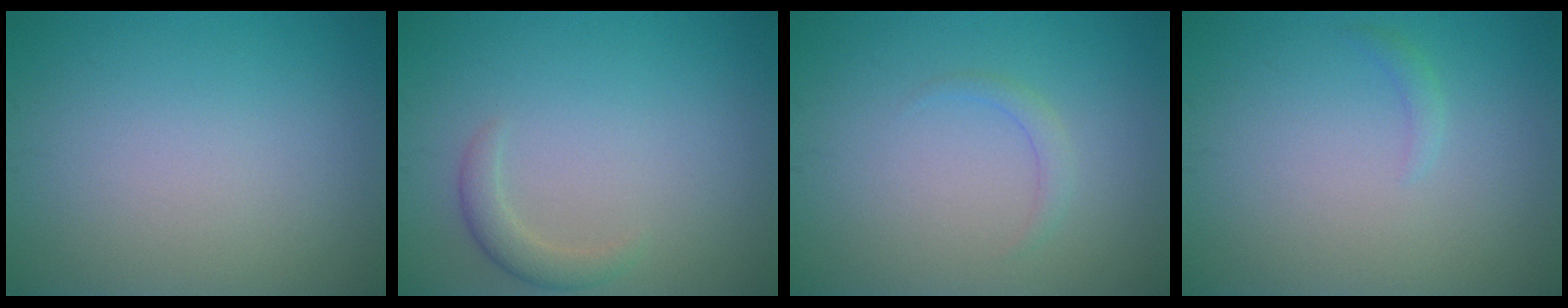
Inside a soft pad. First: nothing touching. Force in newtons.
{"total": 1.8, "press": 1.8, "slide": 0.0}
{"total": 1.1, "press": 1.1, "slide": 0.1}
{"total": 0.8, "press": 0.8, "slide": 0.1}